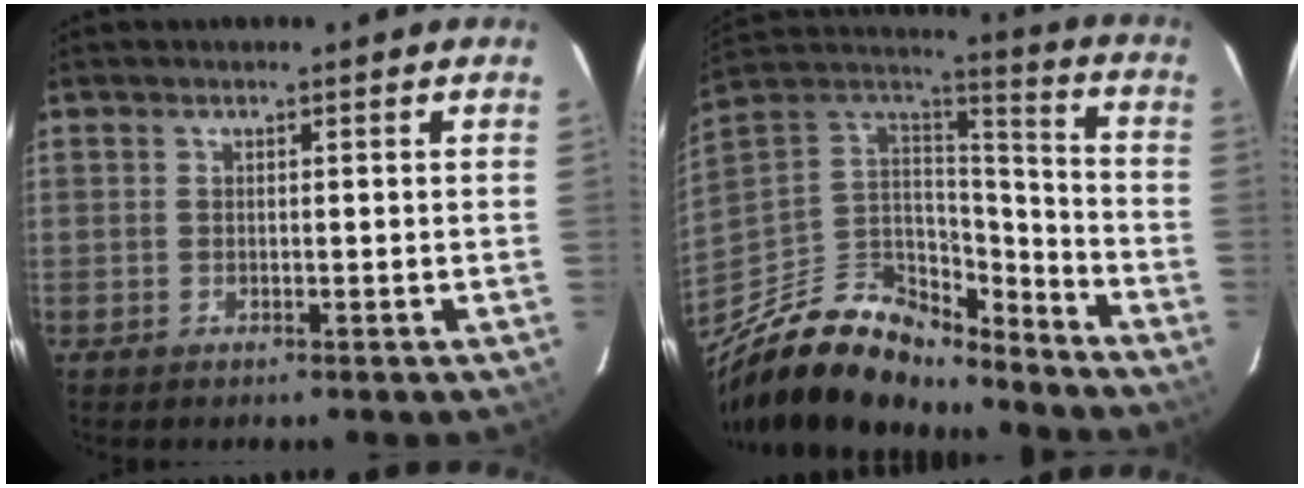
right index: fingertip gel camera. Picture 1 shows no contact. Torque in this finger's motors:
{"motor_torque": [1.09, -1.04, 0.46, 0.12]}